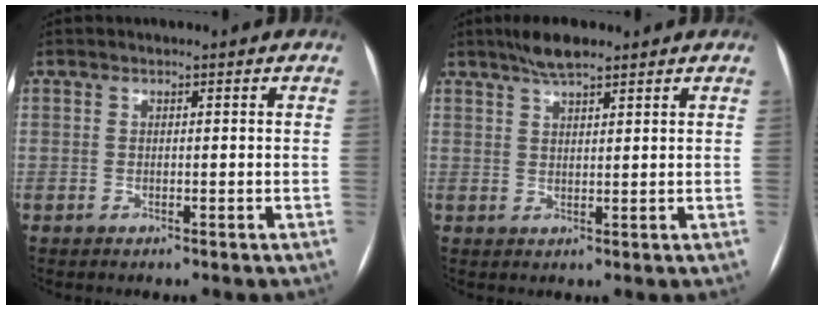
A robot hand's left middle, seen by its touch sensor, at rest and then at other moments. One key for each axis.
{"total": 4.5, "fx": 3.5, "fy": 0.8, "fz": 2.7, "tx": -0.054, "ty": 0.010, "tz": 0.063}